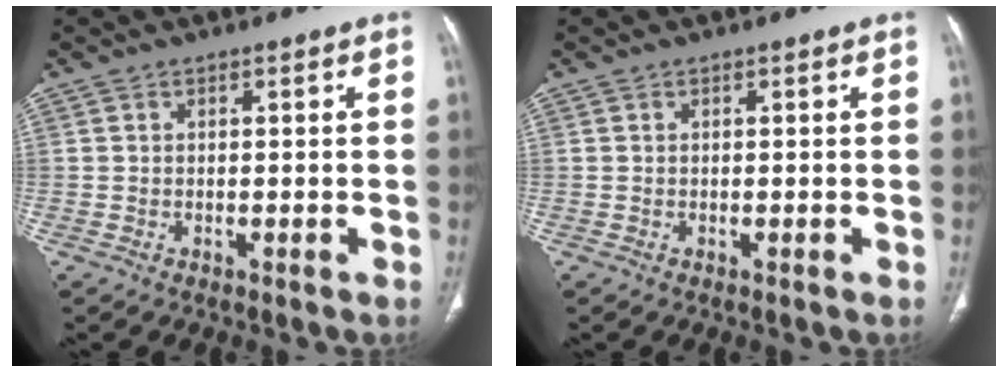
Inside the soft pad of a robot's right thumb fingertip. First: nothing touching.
{"total": 0.0}